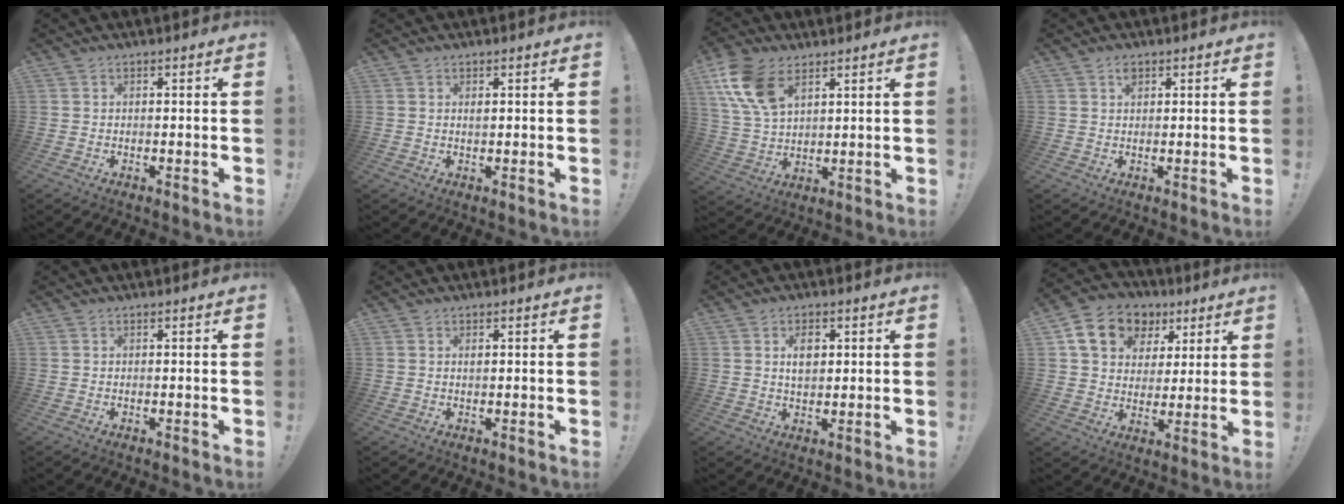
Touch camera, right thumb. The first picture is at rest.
{"total": 0.8, "force": [0.4, 0.4, 0.6], "torque": [0.001, -0.005, 0.004]}
{"total": 13.5, "force": [6.9, 7.9, 8.6], "torque": [-0.181, -0.018, 0.133]}
{"total": 1.7, "force": [1.0, 1.1, 0.9], "torque": [0.000, -0.006, 0.014]}
{"total": 0.0}
{"total": 0.7, "force": [0.2, 0.4, 0.5], "torque": [-0.007, -0.001, 0.002]}
{"total": 5.5, "force": [1.4, 3.6, 3.9], "torque": [-0.054, -0.001, 0.021]}
{"total": 14.0, "force": [6.7, 10.7, 6.2], "torque": [-0.091, -0.025, 0.130]}